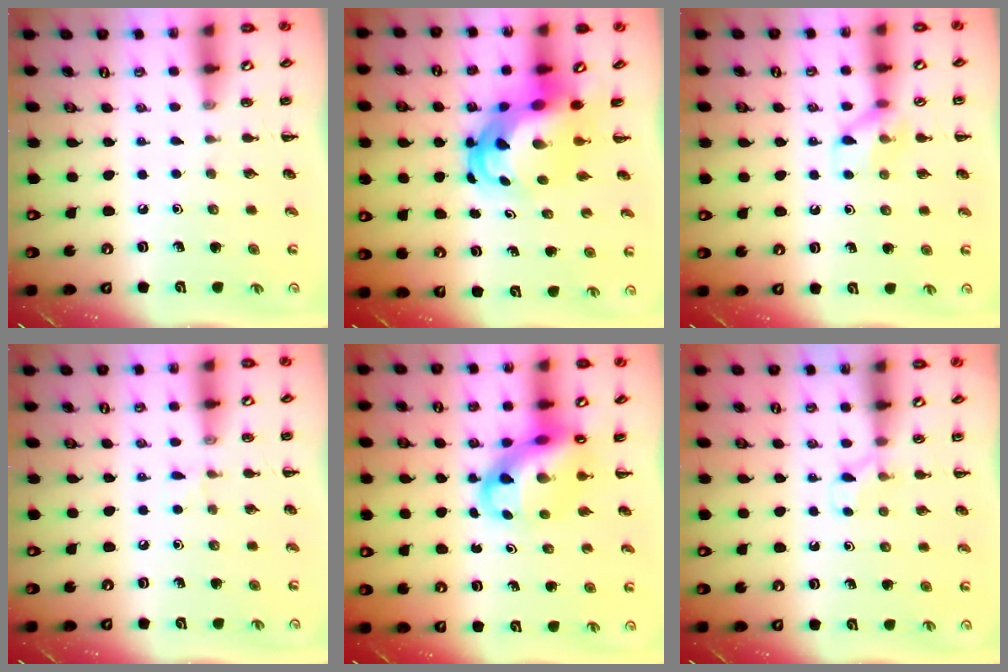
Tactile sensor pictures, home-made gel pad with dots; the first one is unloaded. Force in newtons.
{"total": 7.4, "press": 7.1, "slide": 2.2}
{"total": 8.3, "press": 8.2, "slide": 1.3}
{"total": 3.5, "press": 3.3, "slide": 1.1}
{"total": 11.5, "press": 11.0, "slide": 3.2}
{"total": 4.2, "press": 4.0, "slide": 1.3}